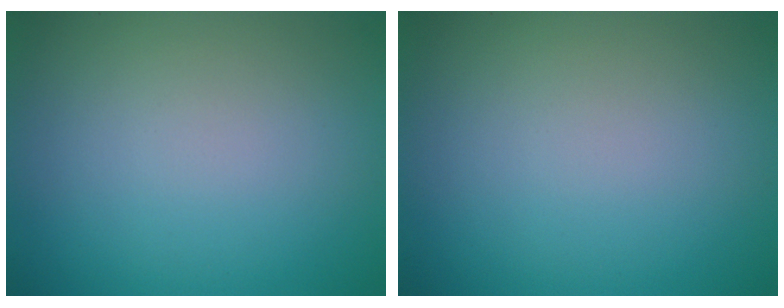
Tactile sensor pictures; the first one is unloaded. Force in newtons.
{"total": 0.0}